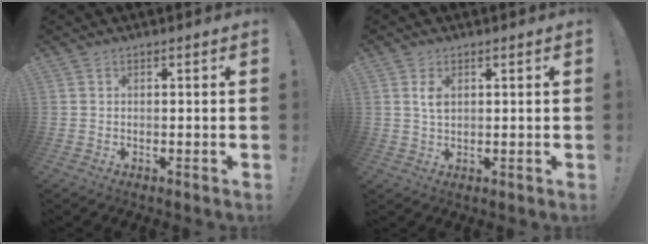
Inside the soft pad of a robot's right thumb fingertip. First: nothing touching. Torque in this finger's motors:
{"motor_torque": [-0.16, 0.04, 0.34, -0.27, 0.12]}